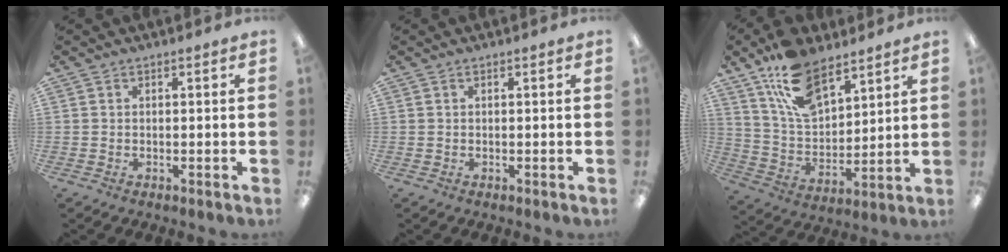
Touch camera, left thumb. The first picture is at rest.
{"total": 0.0}
{"total": 15.6, "force": [10.5, 7.6, 8.7], "torque": [-0.163, -0.045, 0.195]}